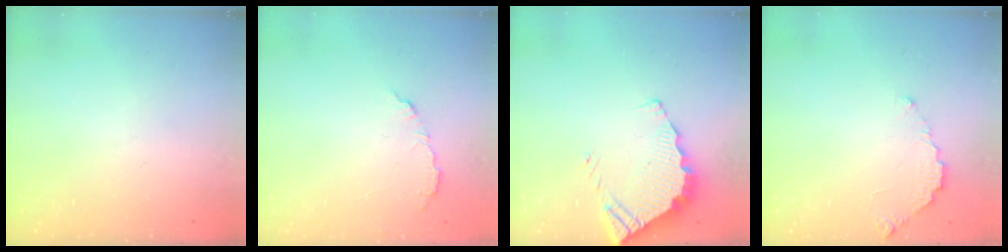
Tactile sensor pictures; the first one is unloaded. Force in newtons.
{"total": 4.5, "press": 4.5, "slide": 0.4}
{"total": 4.5, "press": 4.5, "slide": 0.2}
{"total": 4.5, "press": 4.5, "slide": 0.3}